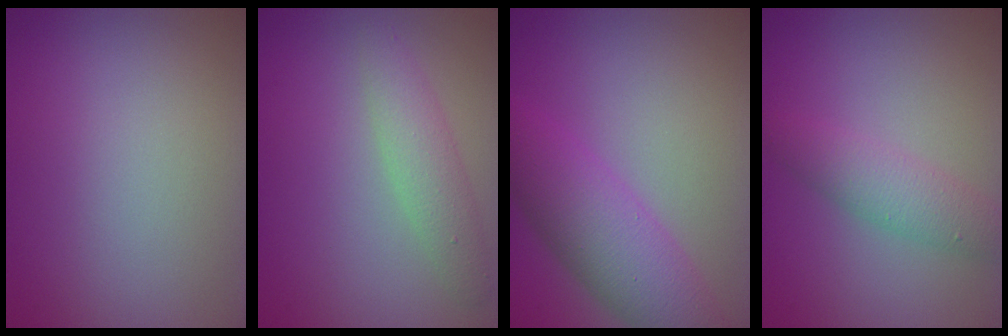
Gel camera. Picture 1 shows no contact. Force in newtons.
{"total": 2.6, "press": 2.6, "slide": 0.2}
{"total": 6.1, "press": 6.1, "slide": 0.2}
{"total": 2.8, "press": 2.8, "slide": 0.1}